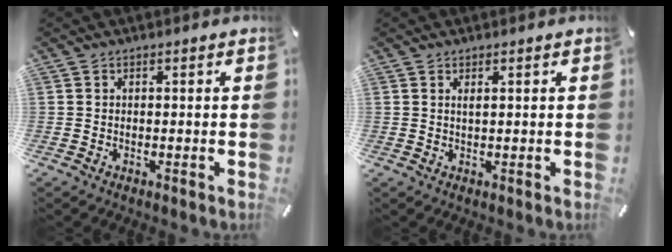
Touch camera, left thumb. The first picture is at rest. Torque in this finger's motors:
{"motor_torque": [-0.12, -0.02, -0.05, -0.06, -0.01]}